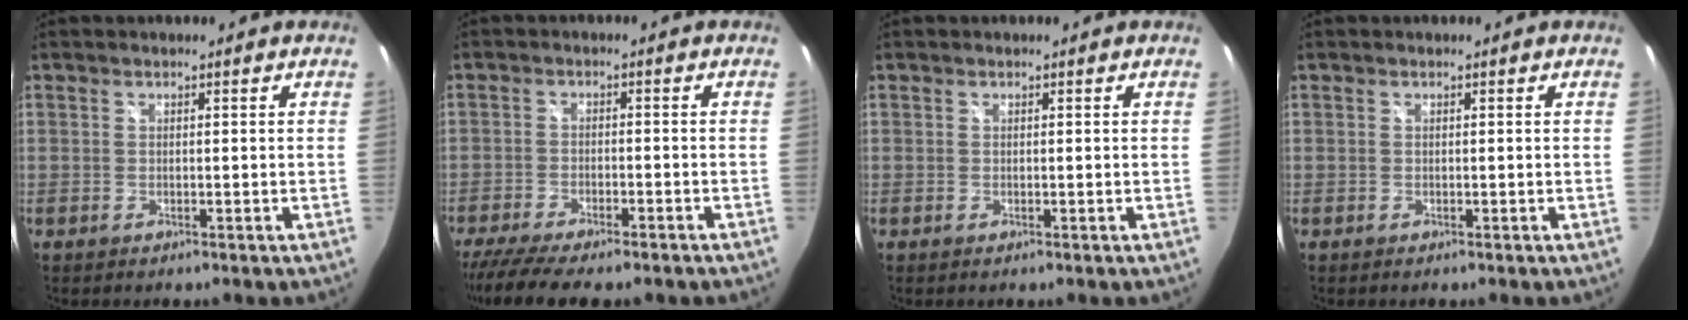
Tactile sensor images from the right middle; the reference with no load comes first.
{"total": 12.2, "force": [-10.1, 2.5, 6.4], "torque": [-0.142, -0.039, -0.161]}
{"total": 0.0}
{"total": 0.0}